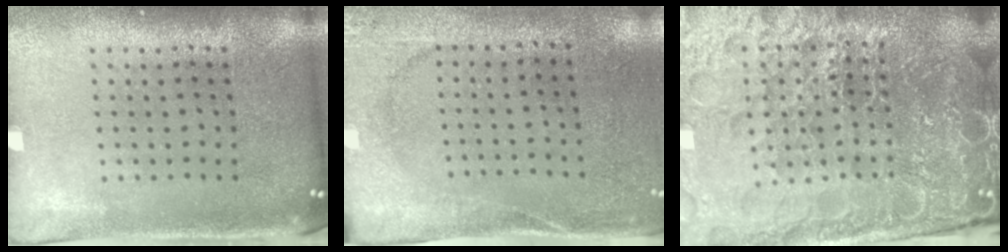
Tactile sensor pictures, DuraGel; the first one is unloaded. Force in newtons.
{"total": 2.6, "press": 2.2, "slide": 1.4}
{"total": 6.5, "press": 5.7, "slide": 3.1}